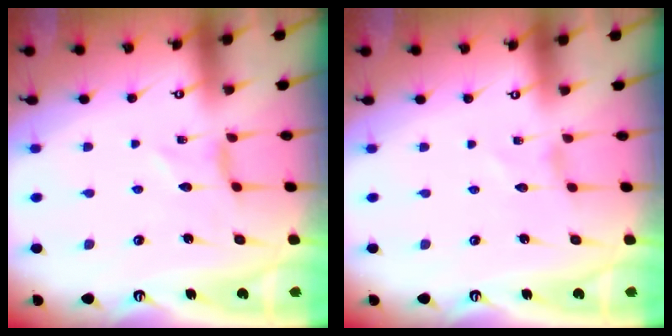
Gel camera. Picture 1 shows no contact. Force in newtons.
{"total": 0.0}